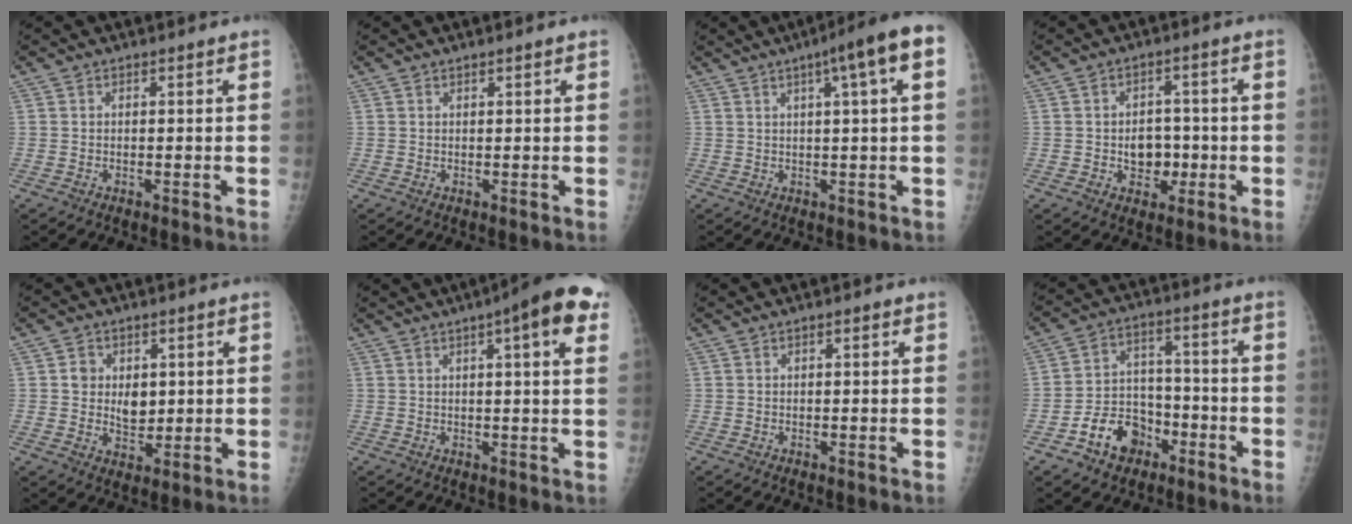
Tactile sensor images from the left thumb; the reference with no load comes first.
{"total": 0.6, "force": [0.4, 0.1, 0.3], "torque": [-0.002, 0.000, 0.007]}
{"total": 9.0, "force": [3.3, 0.4, 8.4], "torque": [-0.122, 0.017, 0.039]}
{"total": 6.0, "force": [-1.2, 4.8, 3.5], "torque": [-0.013, 0.011, -0.016]}
{"total": 6.0, "force": [0.8, 4.7, 3.7], "torque": [-0.025, -0.007, 0.018]}
{"total": 12.4, "force": [5.6, 2.3, 10.8], "torque": [-0.130, 0.003, 0.066]}
{"total": 0.9, "force": [0.3, 0.3, 0.7], "torque": [-0.013, 0.002, 0.003]}
{"total": 10.4, "force": [-5.6, 7.6, 4.5], "torque": [-0.043, 0.051, -0.093]}